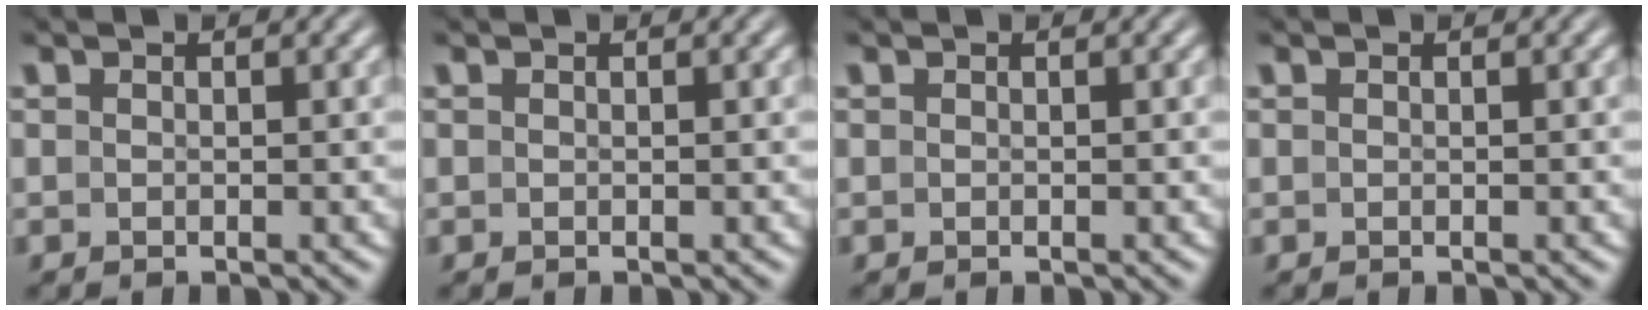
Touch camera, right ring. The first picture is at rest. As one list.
[{"total": 0.0}, {"total": 0.0}, {"total": 0.0}]